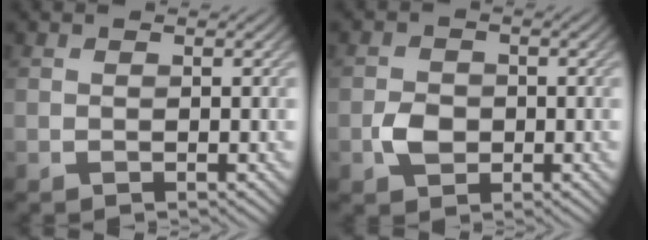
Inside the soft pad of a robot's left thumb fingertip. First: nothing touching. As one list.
[{"total": 3.0, "force": [-0.8, 2.4, 1.6], "torque": [-0.032, -0.004, -0.021]}]